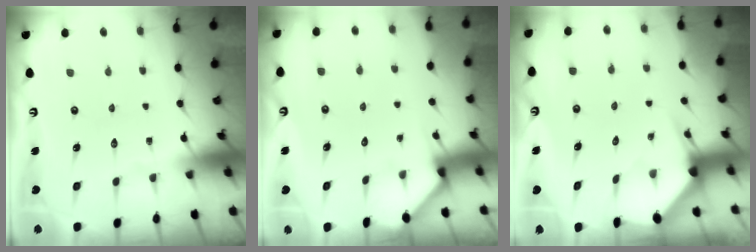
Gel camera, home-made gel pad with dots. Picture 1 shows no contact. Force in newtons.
{"total": 1.7, "press": 1.6, "slide": 0.2}
{"total": 3.2, "press": 3.2, "slide": 0.1}